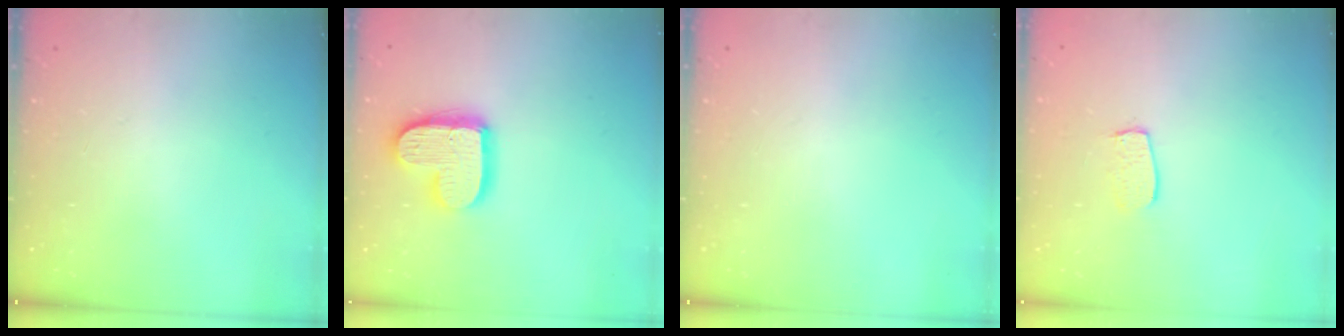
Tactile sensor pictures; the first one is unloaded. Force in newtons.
{"total": 14.9, "press": 14.9, "slide": 1.1}
{"total": 0.0}
{"total": 5.9, "press": 5.9, "slide": 0.3}